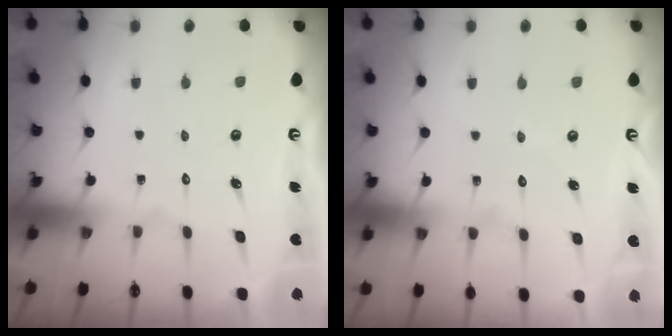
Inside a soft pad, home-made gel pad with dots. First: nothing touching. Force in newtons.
{"total": 2.6, "press": 2.6, "slide": 0.3}